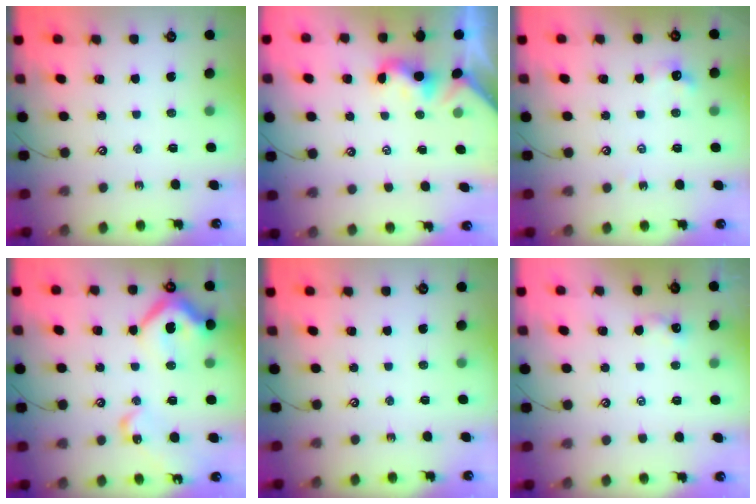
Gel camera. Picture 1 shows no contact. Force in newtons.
{"total": 2.0, "press": 1.9, "slide": 0.5}
{"total": 5.2, "press": 5.2, "slide": 0.8}
{"total": 16.0, "press": 16.0, "slide": 1.6}
{"total": 0.0}
{"total": 1.4, "press": 1.3, "slide": 0.3}